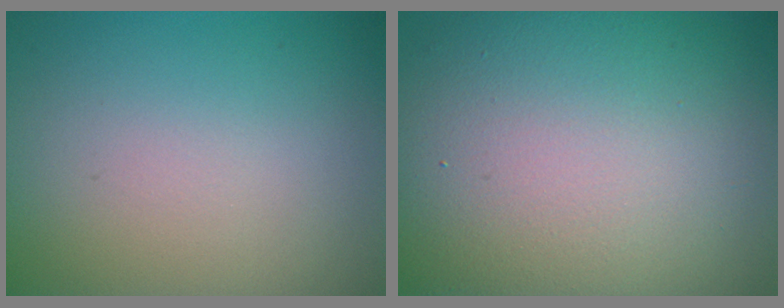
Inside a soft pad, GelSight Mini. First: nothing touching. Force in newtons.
{"total": 14.9, "press": 14.9, "slide": 1.1}